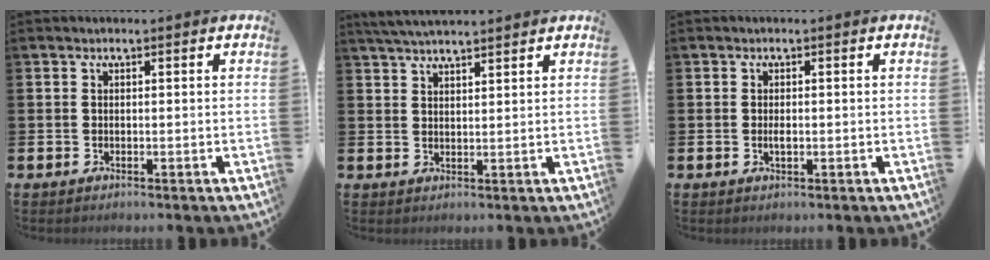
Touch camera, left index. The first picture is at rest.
{"total": 3.9, "force": [3.7, 0.3, 1.2], "torque": [-0.027, -0.012, 0.068]}
{"total": 1.1, "force": [-0.1, 0.4, 1.0], "torque": [-0.013, -0.002, -0.004]}